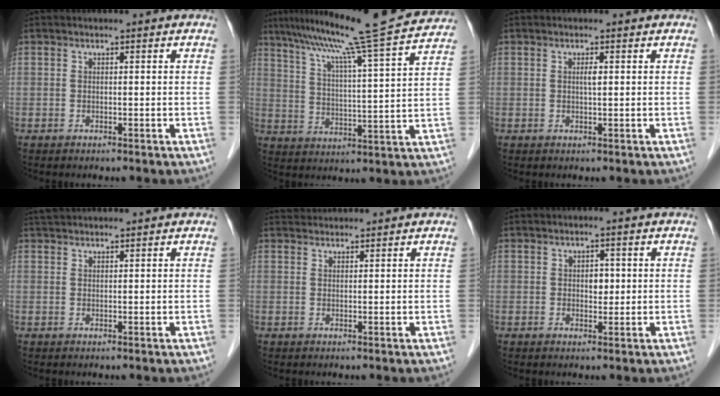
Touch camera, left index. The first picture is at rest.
{"total": 18.7, "force": [15.9, -1.5, 9.6], "torque": [-0.164, -0.006, 0.221]}
{"total": 1.0, "force": [-0.1, 0.0, 1.0], "torque": [-0.019, -0.003, -0.005]}
{"total": 3.9, "force": [3.6, 0.3, 1.5], "torque": [-0.019, 0.035, 0.062]}
{"total": 2.1, "force": [2.1, 0.1, -0.1], "torque": [-0.005, 0.022, 0.042]}
{"total": 1.9, "force": [-0.1, 1.3, 1.4], "torque": [-0.018, -0.003, -0.003]}